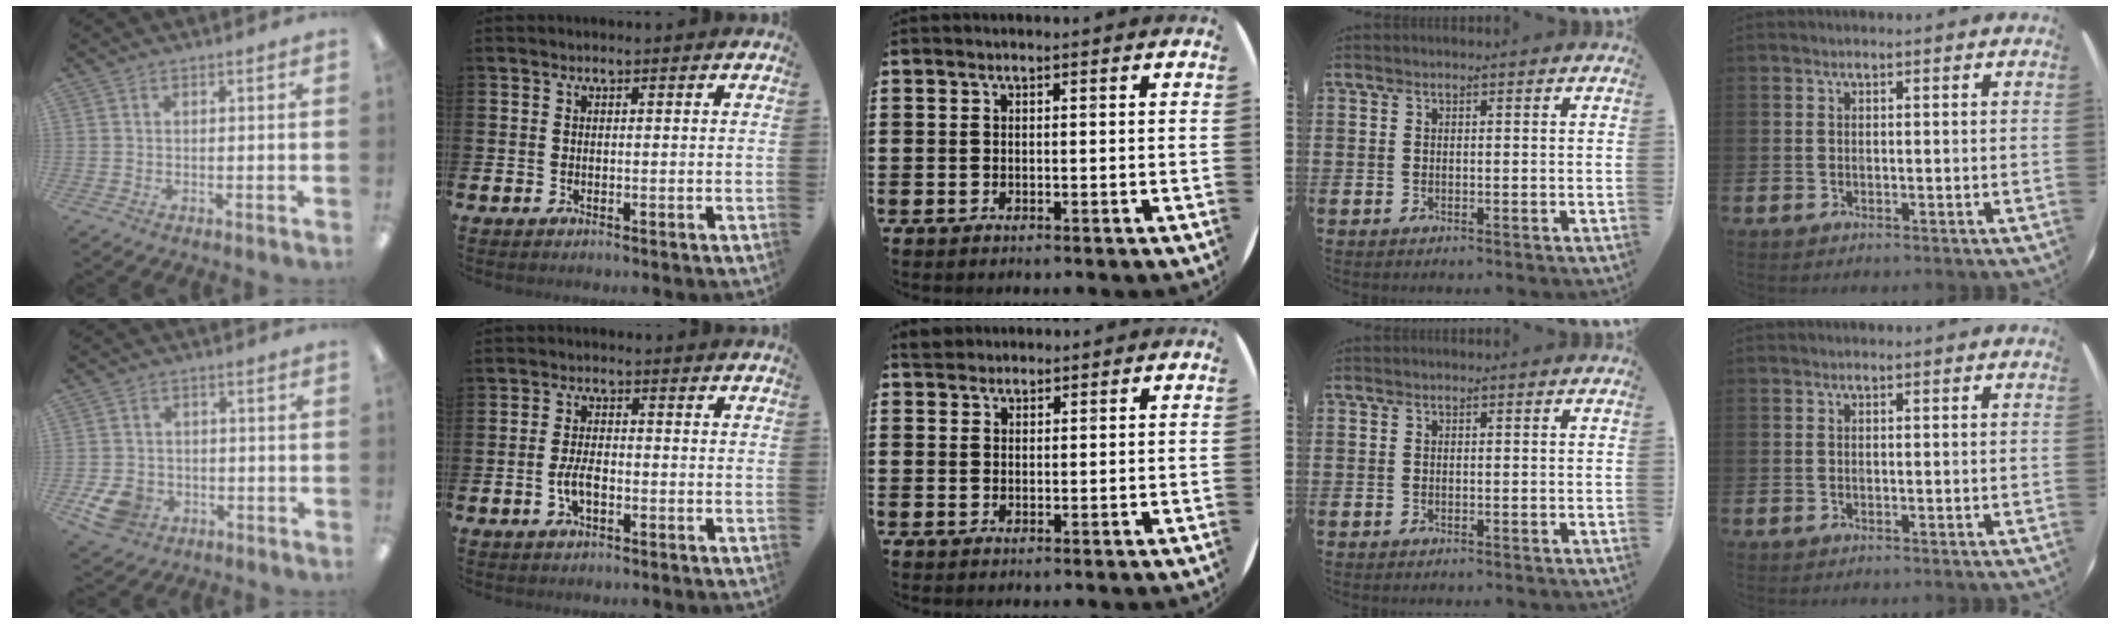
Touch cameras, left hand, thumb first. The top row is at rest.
{"thumb": {"total": 6.8, "force": [-3.2, 5.2, 3.0], "torque": [-0.062, 0.012, -0.058]}, "index": {"total": 3.5, "force": [-1.0, 1.6, 2.9], "torque": [-0.044, 0.001, -0.020]}, "middle": {"total": 2.1, "force": [2.0, 0.7, 0.2], "torque": [-0.002, 0.001, 0.038]}}